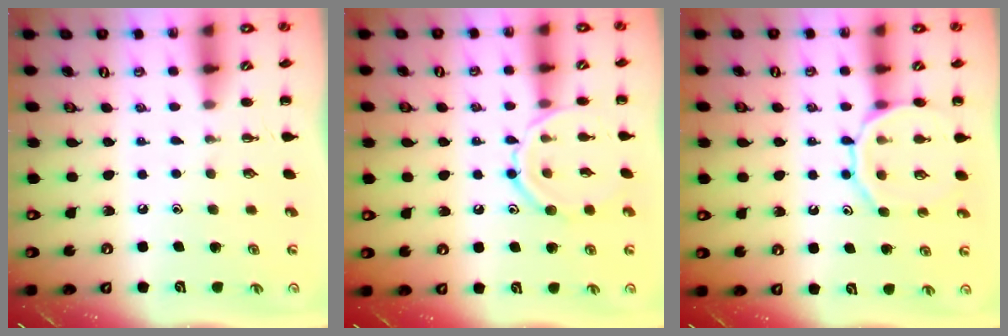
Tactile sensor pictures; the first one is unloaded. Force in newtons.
{"total": 11.0, "press": 11.0, "slide": 0.5}
{"total": 11.8, "press": 11.7, "slide": 1.3}